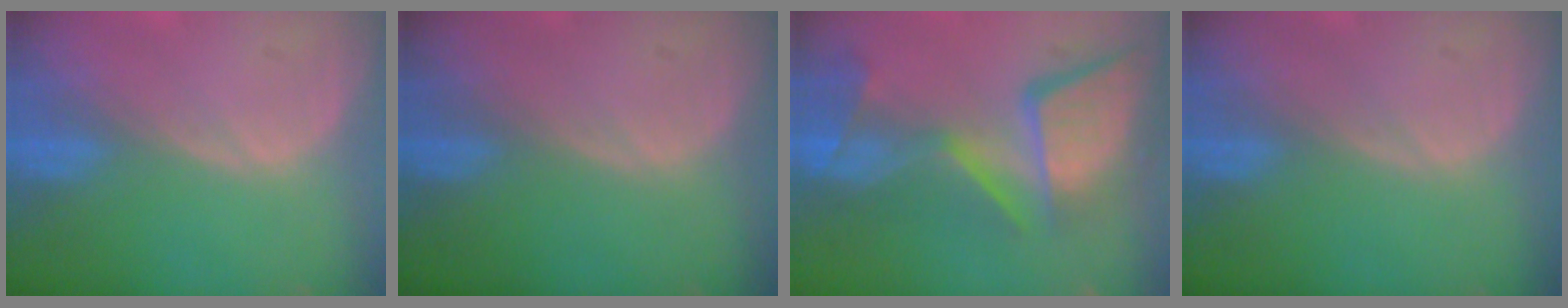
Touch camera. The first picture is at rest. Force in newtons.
{"total": 0.0}
{"total": 13.8, "press": 11.2, "slide": 8.1}
{"total": 0.0}